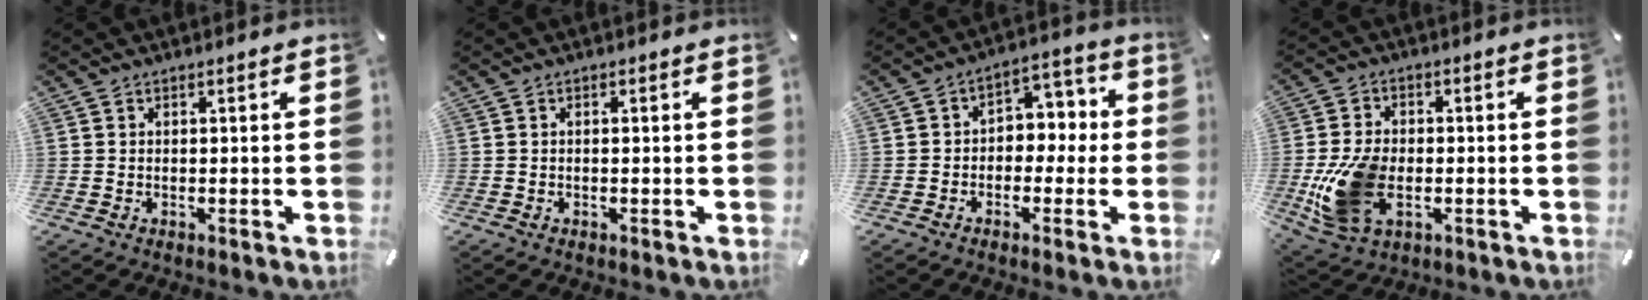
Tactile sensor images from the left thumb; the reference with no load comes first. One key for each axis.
{"total": 0.7, "fx": -0.2, "fy": 0.2, "fz": 0.7, "tx": -0.013, "ty": -0.002, "tz": -0.003}
{"total": 6.0, "fx": -1.4, "fy": 5.1, "fz": 3.0, "tx": -0.034, "ty": 0.012, "tz": -0.034}
{"total": 13.9, "fx": -3.2, "fy": 9.2, "fz": 9.9, "tx": -0.212, "ty": 0.004, "tz": -0.050}